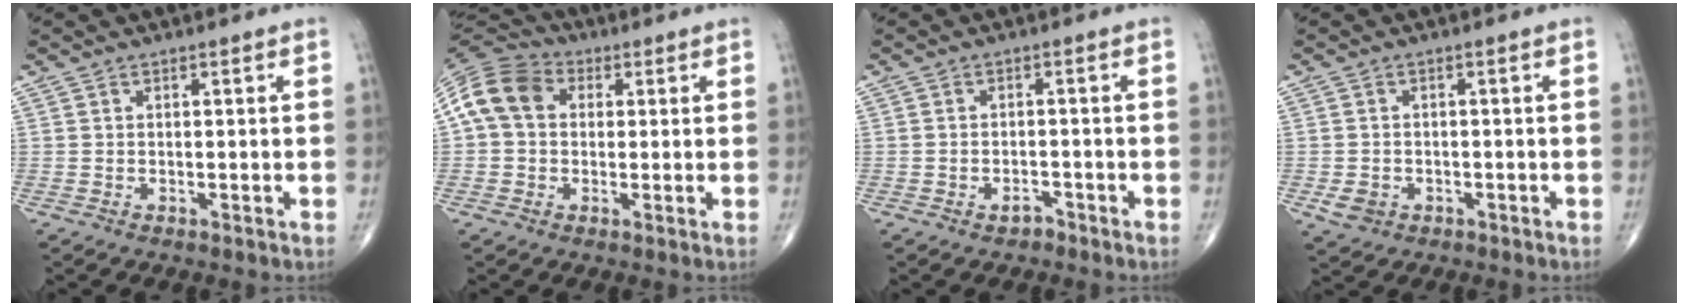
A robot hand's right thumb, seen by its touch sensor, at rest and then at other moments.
{"total": 10.8, "force": [1.8, 8.4, 6.5], "torque": [-0.117, 0.027, 0.020]}
{"total": 1.8, "force": [-1.3, 1.0, 0.6], "torque": [-0.005, 0.009, -0.021]}
{"total": 3.2, "force": [-1.2, 2.6, 1.4], "torque": [-0.017, 0.004, -0.013]}